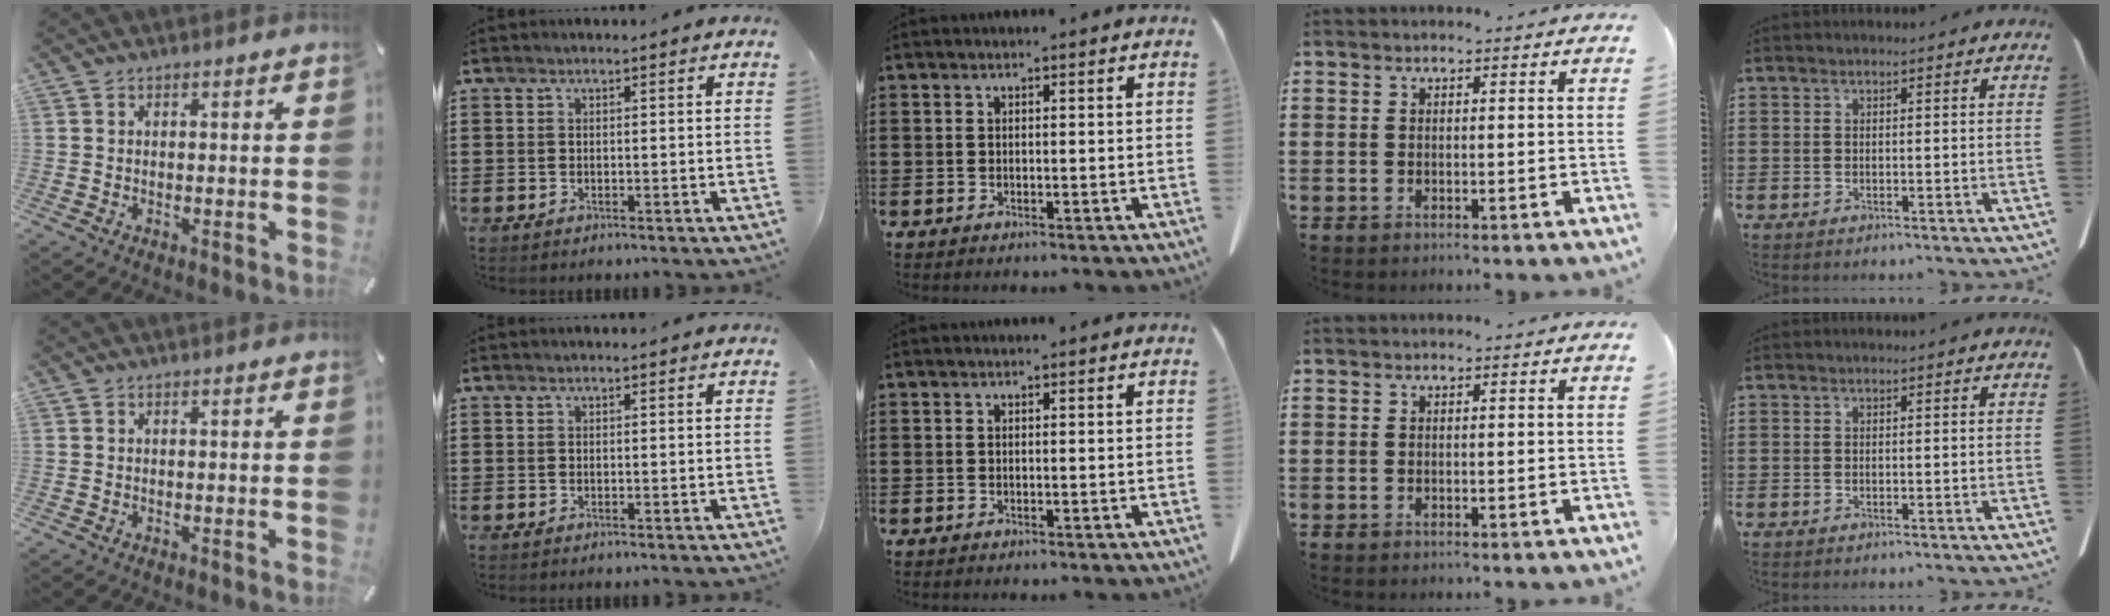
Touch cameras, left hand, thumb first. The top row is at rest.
{}